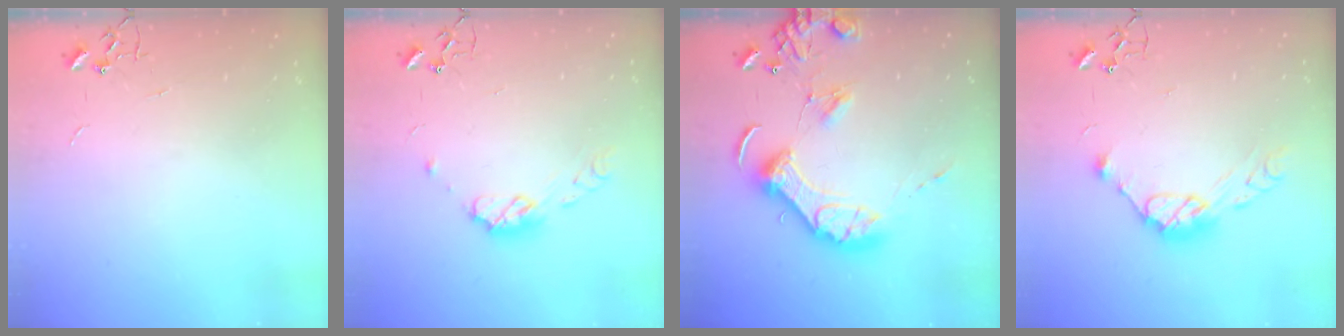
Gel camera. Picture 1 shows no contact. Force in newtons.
{"total": 8.4, "press": 8.3, "slide": 0.6}
{"total": 14.5, "press": 14.3, "slide": 2.3}
{"total": 11.6, "press": 11.5, "slide": 1.0}